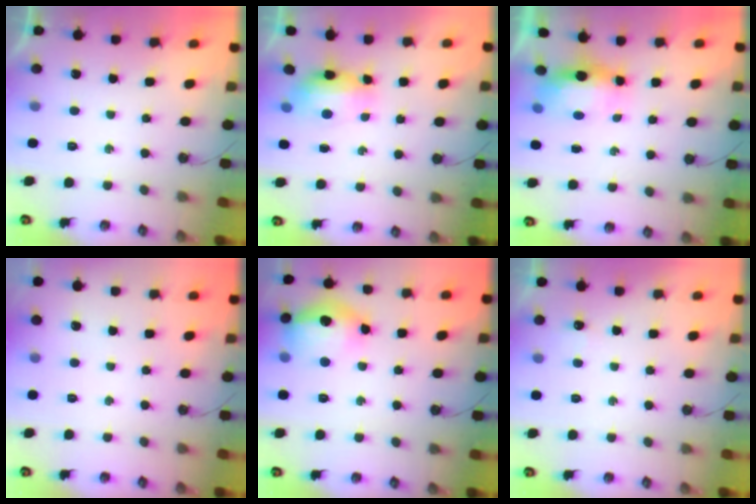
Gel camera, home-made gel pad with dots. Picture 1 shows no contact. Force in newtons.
{"total": 7.6, "press": 7.4, "slide": 1.3}
{"total": 15.1, "press": 9.0, "slide": 12.1}
{"total": 0.0}
{"total": 16.2, "press": 16.2, "slide": 1.4}
{"total": 3.9, "press": 3.1, "slide": 2.4}